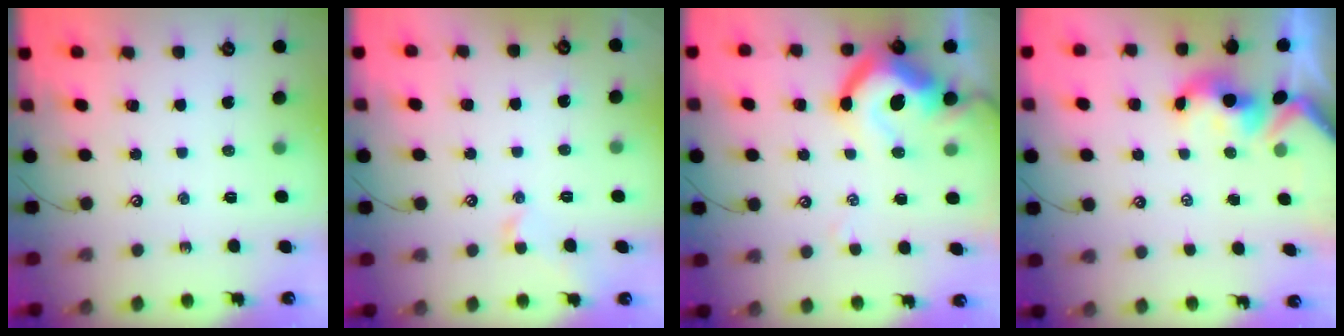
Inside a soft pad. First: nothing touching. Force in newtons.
{"total": 1.0, "press": 0.9, "slide": 0.4}
{"total": 14.0, "press": 13.9, "slide": 1.8}
{"total": 1.6, "press": 1.4, "slide": 0.7}